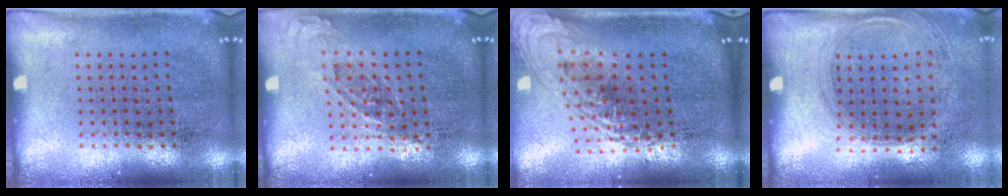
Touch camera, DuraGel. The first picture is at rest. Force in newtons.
{"total": 0.7, "press": 0.7, "slide": 0.3}
{"total": 2.2, "press": 1.6, "slide": 1.5}
{"total": 1.3, "press": 1.2, "slide": 0.5}